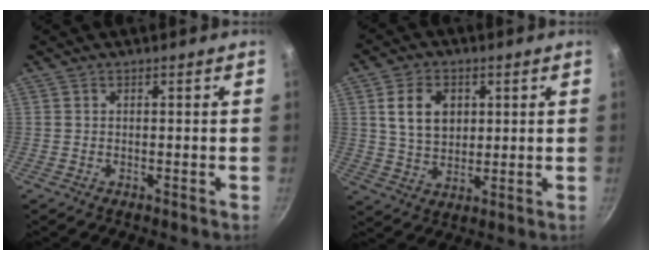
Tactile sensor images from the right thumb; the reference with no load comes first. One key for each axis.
{"total": 9.2, "fx": 2.4, "fy": 6.6, "fz": 5.9, "tx": -0.086, "ty": -0.007, "tz": 0.046}